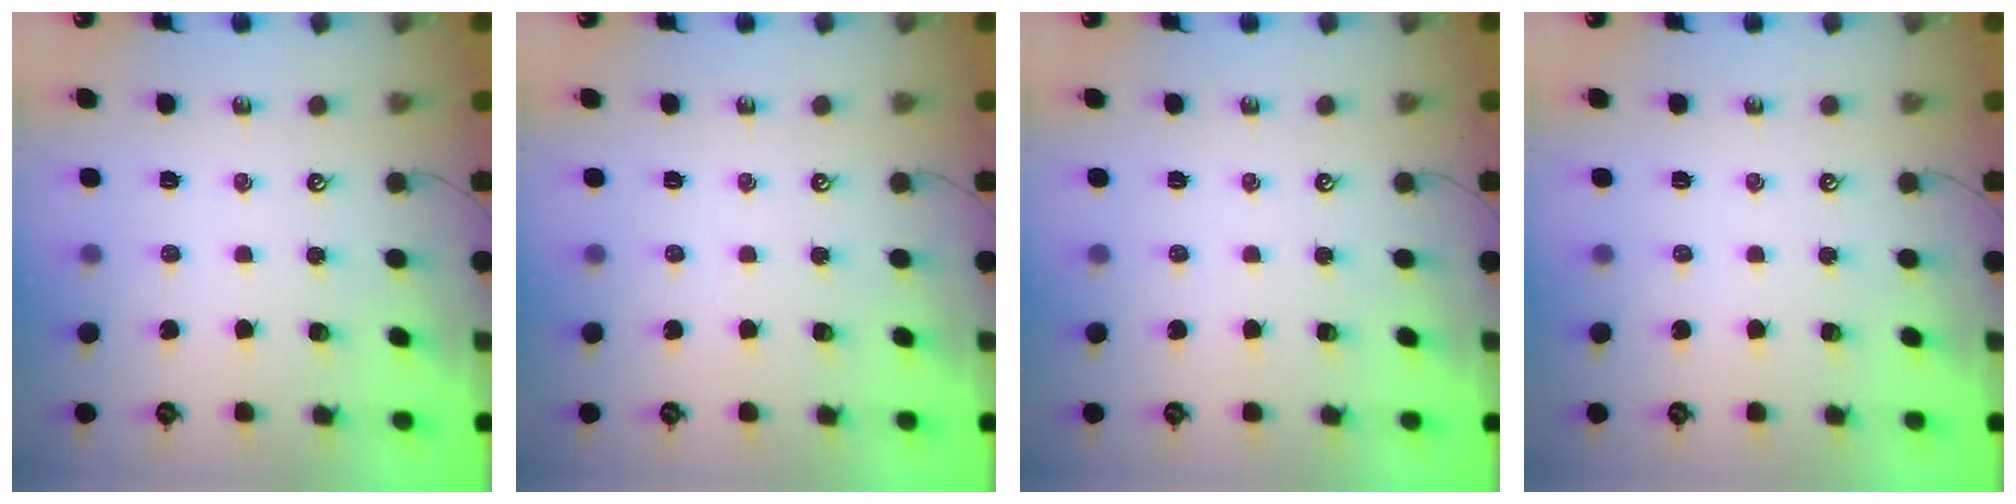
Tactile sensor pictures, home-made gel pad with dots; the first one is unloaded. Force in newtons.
{"total": 0.0}
{"total": 0.0}
{"total": 0.0}